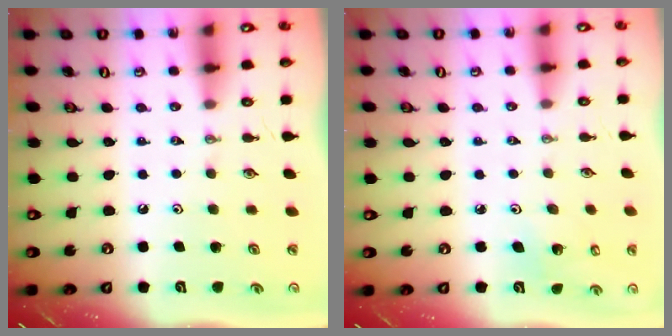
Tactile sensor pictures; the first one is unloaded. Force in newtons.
{"total": 3.5, "press": 3.2, "slide": 1.4}